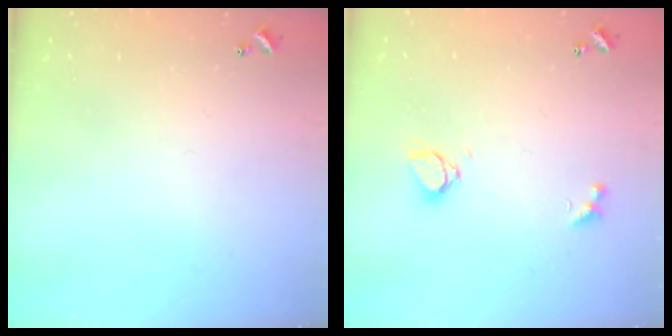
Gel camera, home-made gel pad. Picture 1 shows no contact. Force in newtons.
{"total": 2.1, "press": 2.1, "slide": 0.6}